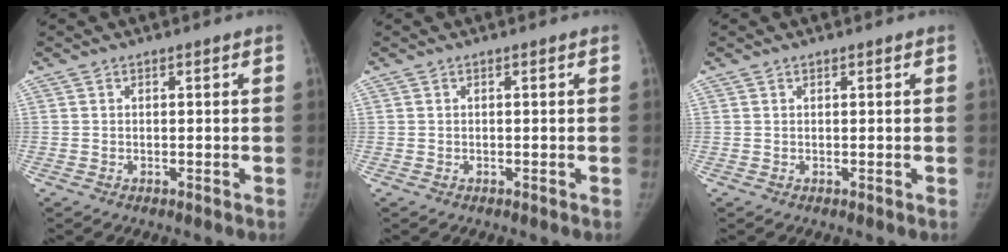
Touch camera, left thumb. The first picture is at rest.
{"total": 0.0}
{"total": 0.0}